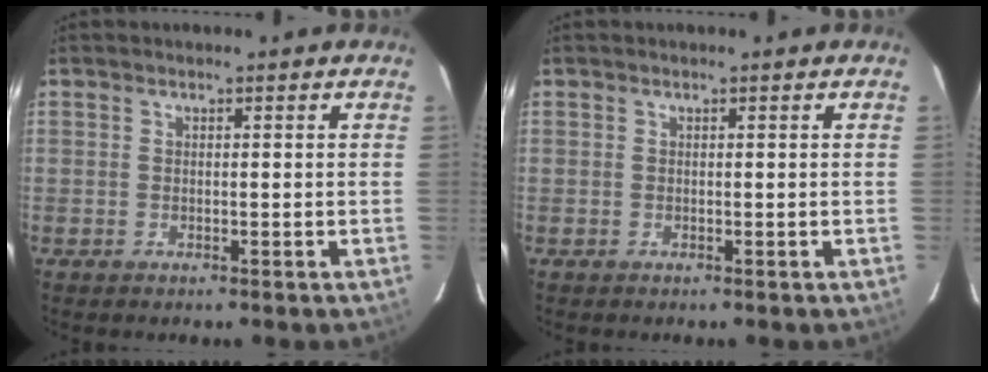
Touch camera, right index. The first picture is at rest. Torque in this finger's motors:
{"motor_torque": [0.00, 0.00, 0.00, 0.00]}